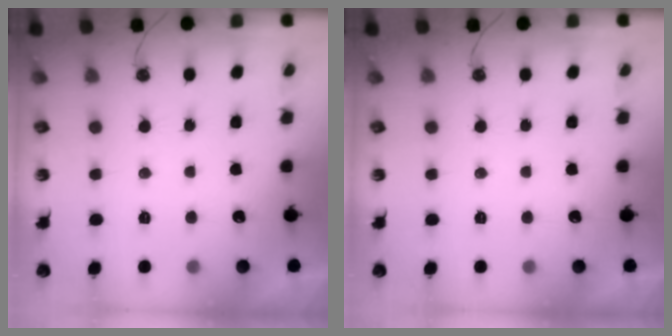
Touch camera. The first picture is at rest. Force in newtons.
{"total": 0.0}